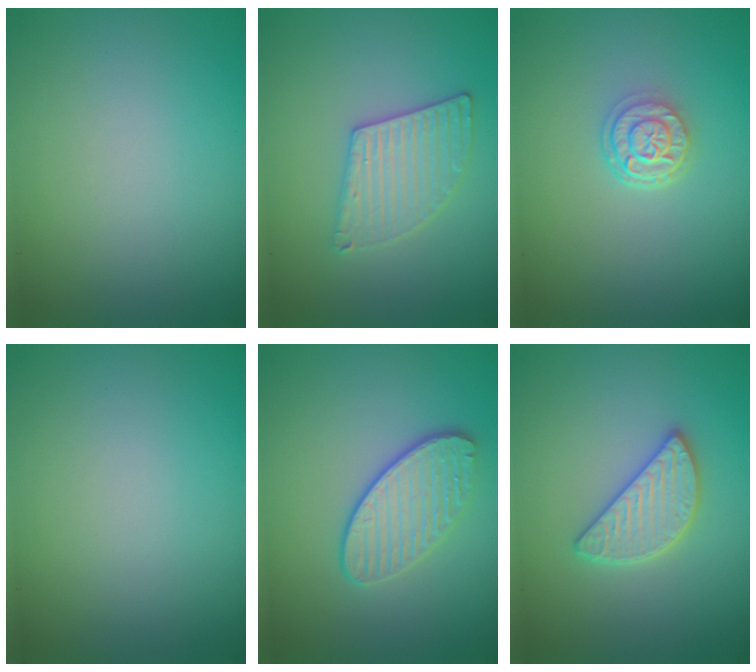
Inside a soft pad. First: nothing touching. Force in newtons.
{"total": 3.0, "press": 3.0, "slide": 0.2}
{"total": 2.7, "press": 2.2, "slide": 1.6}
{"total": 0.0}
{"total": 3.0, "press": 2.8, "slide": 1.2}
{"total": 3.0, "press": 3.0, "slide": 0.2}